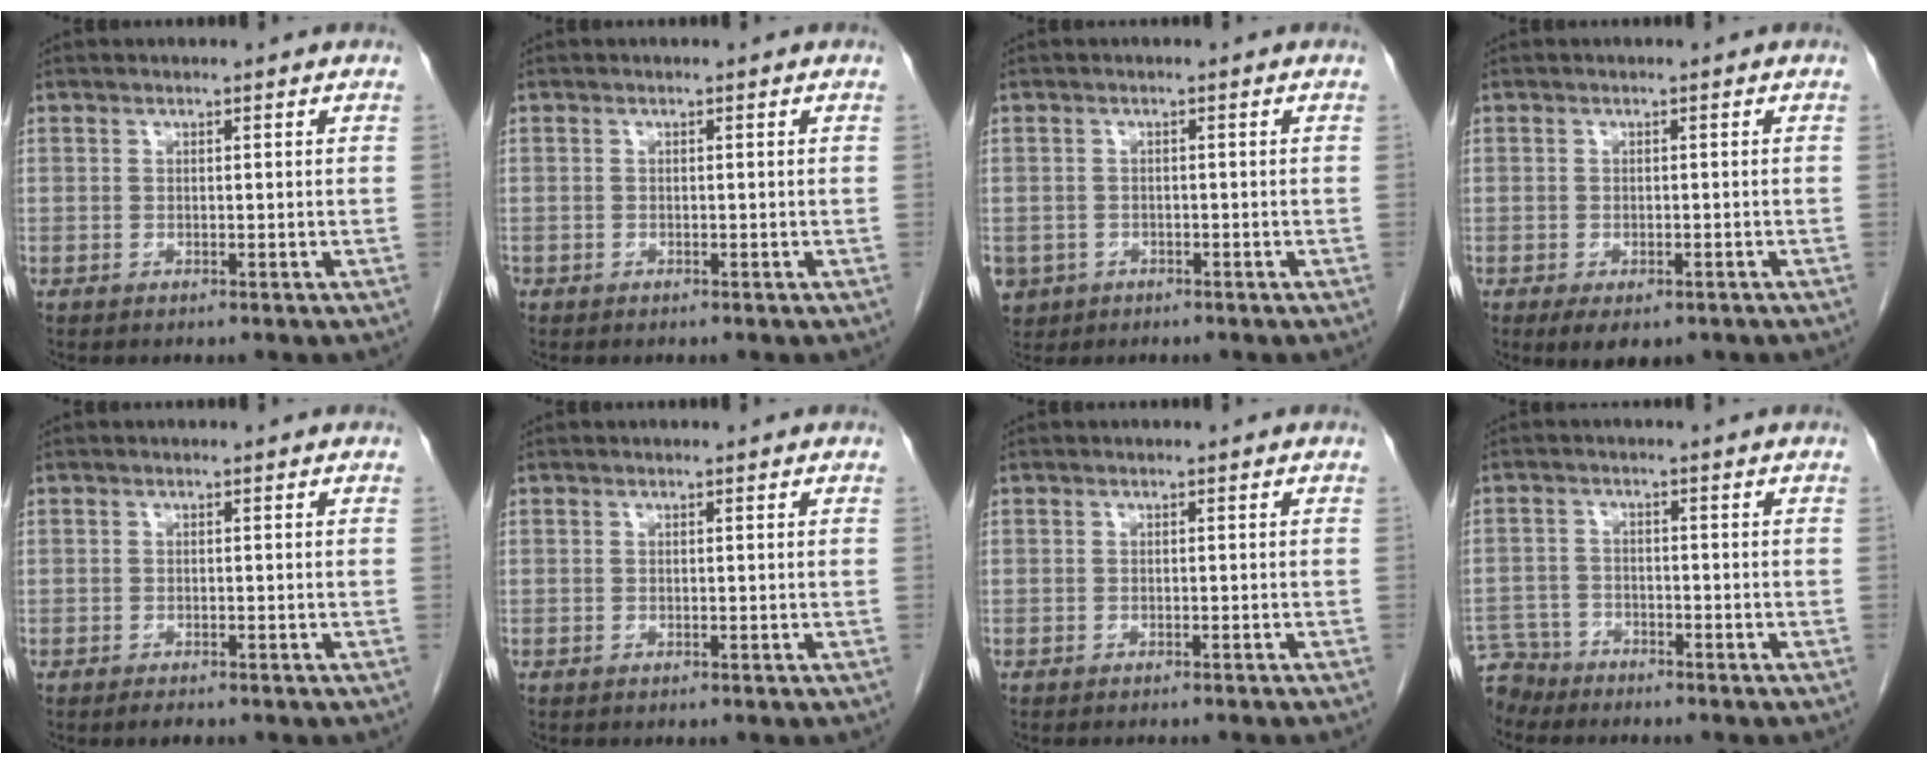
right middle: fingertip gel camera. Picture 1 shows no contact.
{"total": 0.0}
{"total": 4.5, "force": [-2.2, 3.8, 0.9], "torque": [-0.019, 0.002, -0.032]}
{"total": 4.9, "force": [-3.1, 2.4, 2.8], "torque": [-0.036, -0.006, -0.040]}
{"total": 1.3, "force": [-1.1, 0.3, 0.7], "torque": [-0.015, -0.003, -0.013]}
{"total": 0.0}
{"total": 3.2, "force": [-2.9, -0.1, 1.4], "torque": [-0.017, -0.001, -0.036]}
{"total": 5.7, "force": [-5.3, 2.1, -0.3], "torque": [0.006, -0.009, -0.098]}